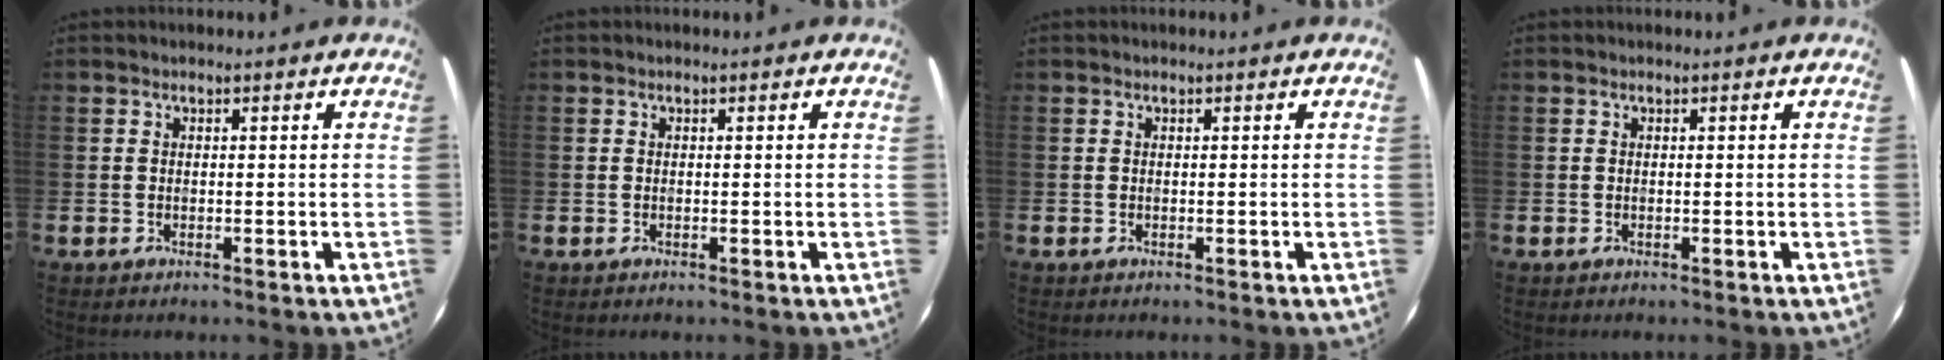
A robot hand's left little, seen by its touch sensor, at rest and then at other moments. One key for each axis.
{"total": 0.0}
{"total": 0.0}
{"total": 0.0}